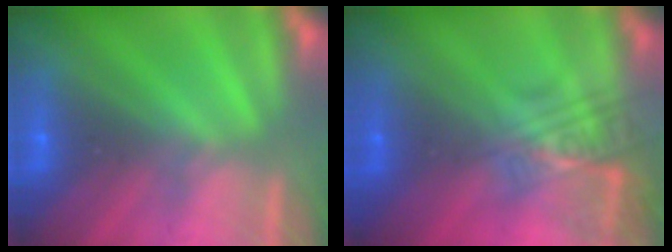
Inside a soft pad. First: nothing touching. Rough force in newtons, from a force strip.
{"total": 2.4}